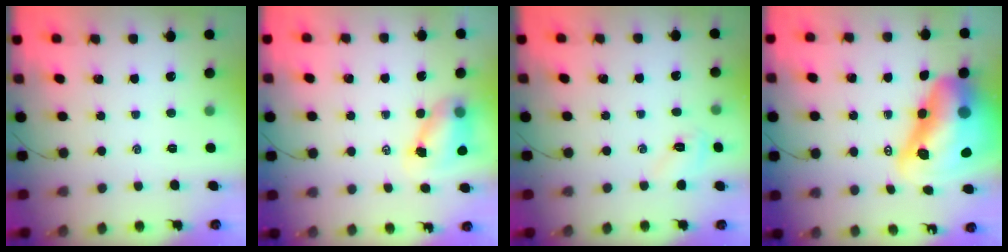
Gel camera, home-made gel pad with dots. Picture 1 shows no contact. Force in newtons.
{"total": 6.4, "press": 6.4, "slide": 1.0}
{"total": 4.9, "press": 4.7, "slide": 1.4}
{"total": 22.8, "press": 21.9, "slide": 6.3}